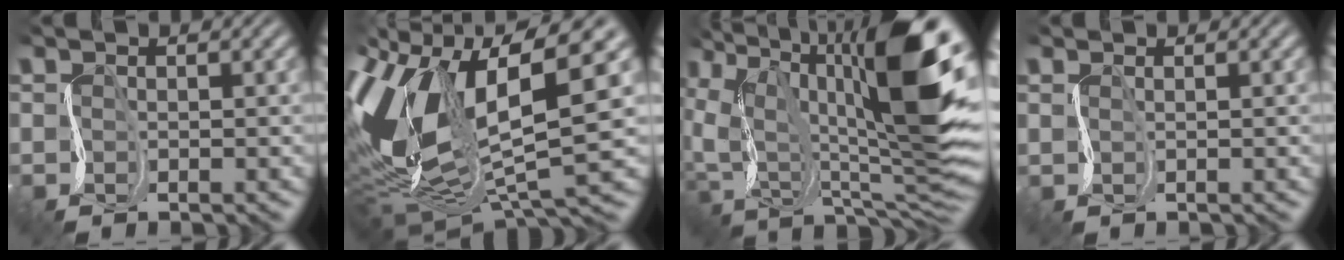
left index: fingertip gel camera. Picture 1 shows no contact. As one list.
[{"total": 13.1, "force": [3.4, 6.6, 10.8], "torque": [-0.263, 0.011, 0.061]}, {"total": 14.3, "force": [2.1, 6.7, 12.4], "torque": [-0.228, 0.014, 0.027]}, {"total": 1.1, "force": [1.0, 0.4, 0.3], "torque": [-0.001, 0.007, 0.010]}]